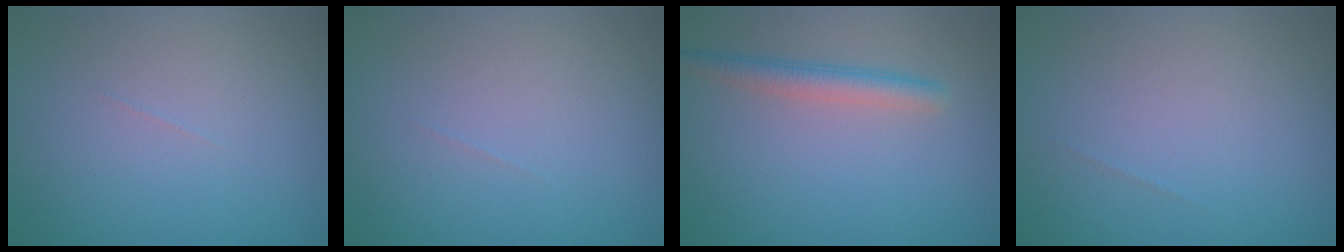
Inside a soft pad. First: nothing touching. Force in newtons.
{"total": 0.0}
{"total": 2.6, "press": 2.6, "slide": 0.1}
{"total": 0.0}